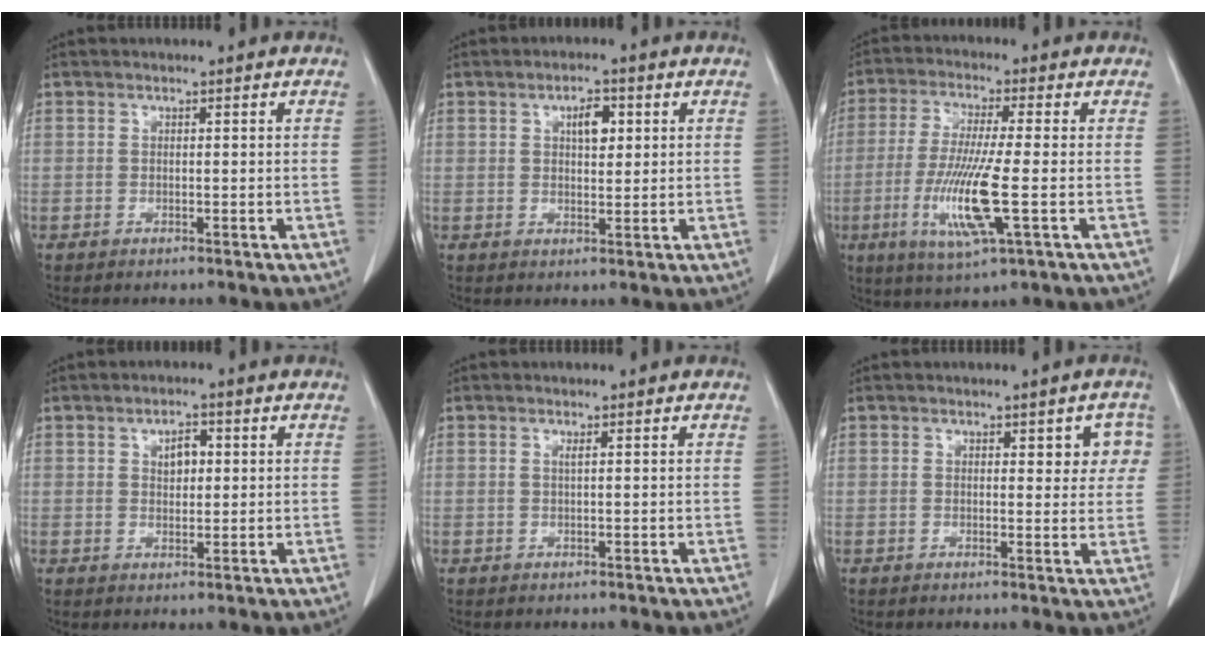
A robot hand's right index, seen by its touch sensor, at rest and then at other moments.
{"total": 3.7, "force": [1.3, 1.6, 3.0], "torque": [-0.049, 0.003, 0.020]}
{"total": 11.2, "force": [-2.8, 0.4, 10.8], "torque": [-0.224, -0.022, -0.056]}
{"total": 3.0, "force": [0.9, 1.6, 2.3], "torque": [-0.036, 0.002, 0.015]}
{"total": 0.5, "force": [0.2, -0.1, 0.5], "torque": [-0.015, -0.001, 0.007]}
{"total": 4.2, "force": [1.6, 2.0, 3.3], "torque": [-0.023, 0.006, 0.015]}